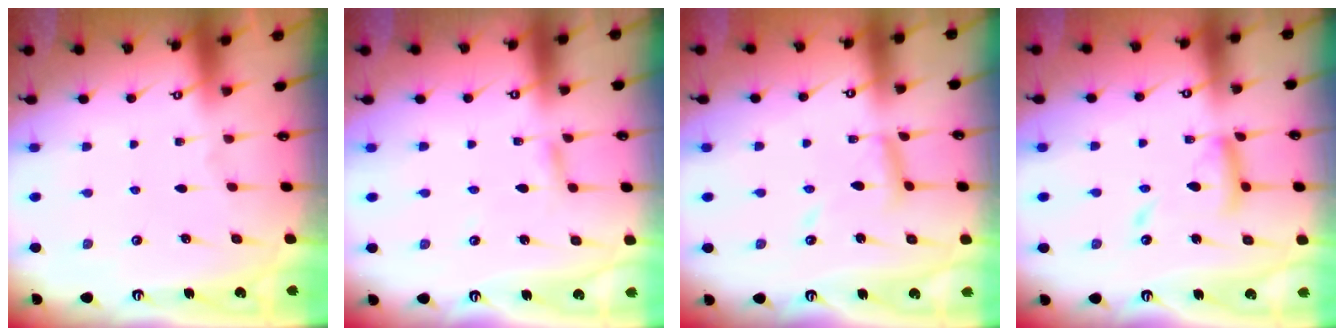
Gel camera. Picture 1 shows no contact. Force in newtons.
{"total": 2.9, "press": 2.8, "slide": 0.3}
{"total": 10.4, "press": 10.4, "slide": 0.7}
{"total": 12.6, "press": 12.6, "slide": 1.1}